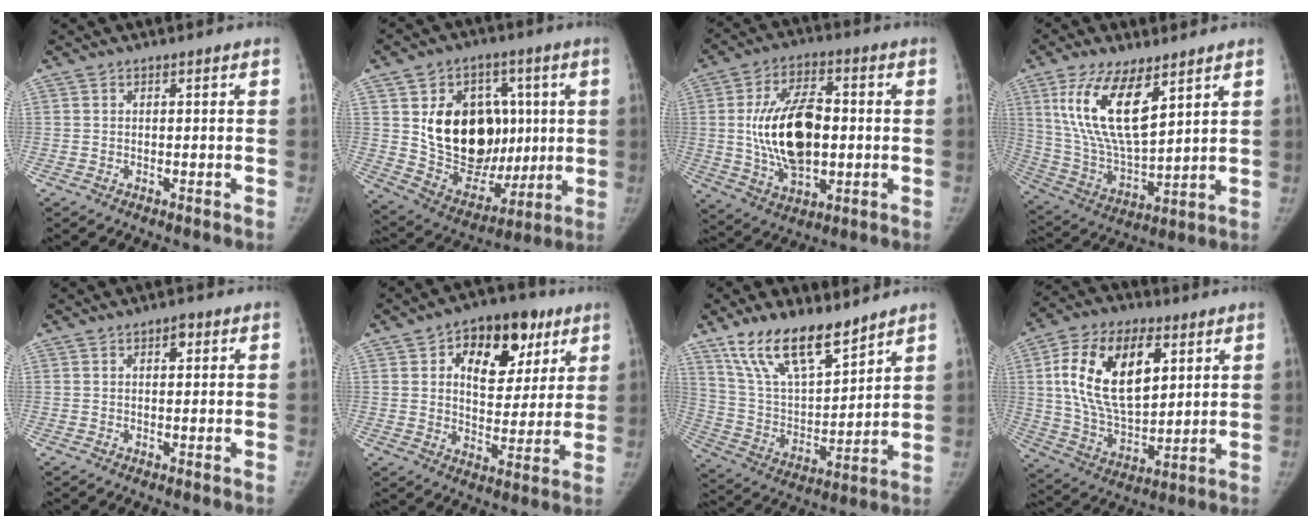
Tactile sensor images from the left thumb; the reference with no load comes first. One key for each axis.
{"total": 21.9, "fx": 2.7, "fy": 16.1, "fz": 14.7, "tx": -0.184, "ty": -0.008, "tz": 0.073}
{"total": 17.1, "fx": 0.2, "fy": 9.4, "fz": 14.3, "tx": -0.234, "ty": 0.006, "tz": 0.009}
{"total": 17.1, "fx": 8.1, "fy": 6.9, "fz": 13.3, "tx": -0.239, "ty": -0.037, "tz": 0.164}
{"total": 1.9, "fx": 0.8, "fy": 1.0, "fz": 1.4, "tx": -0.008, "ty": 0.001, "tz": 0.009}
{"total": 16.7, "fx": 7.2, "fy": 10.6, "fz": 10.7, "tx": -0.096, "ty": -0.009, "tz": 0.109}
{"total": 17.6, "fx": 12.7, "fy": 6.8, "fz": 10.1, "tx": -0.141, "ty": -0.066, "tz": 0.243}
{"total": 21.0, "fx": 6.4, "fy": 11.6, "fz": 16.3, "tx": -0.267, "ty": -0.018, "tz": 0.115}